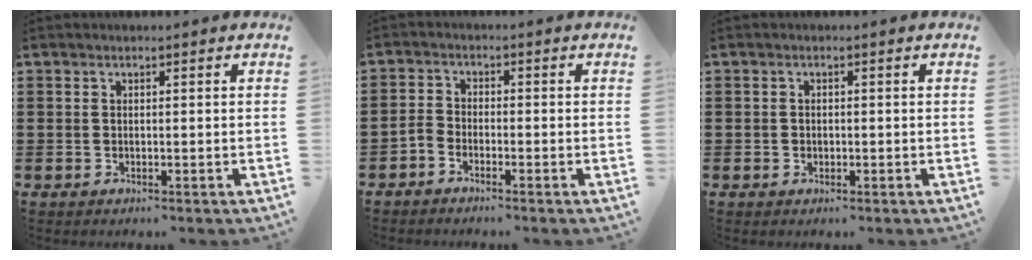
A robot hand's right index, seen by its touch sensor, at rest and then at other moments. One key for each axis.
{"total": 2.0, "fx": -1.8, "fy": 0.5, "fz": 0.4, "tx": -0.020, "ty": 0.005, "tz": -0.040}
{"total": 0.7, "fx": -0.2, "fy": 0.7, "fz": 0.2, "tx": -0.005, "ty": 0.003, "tz": -0.005}